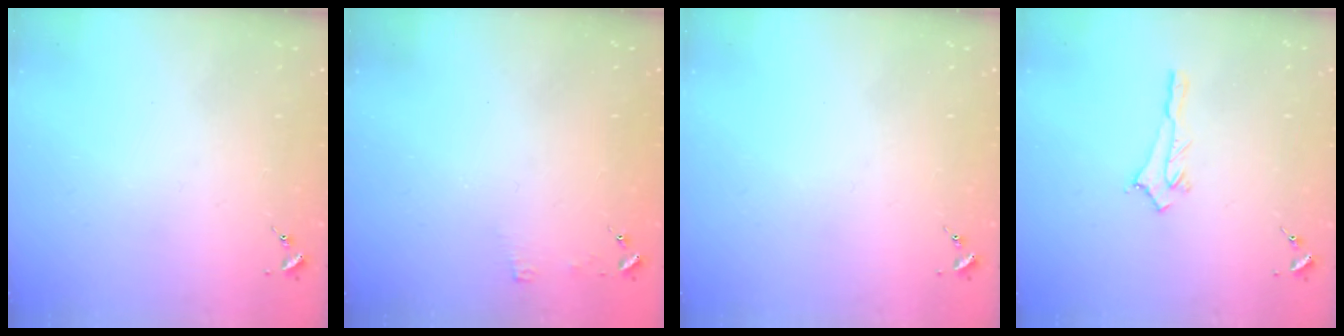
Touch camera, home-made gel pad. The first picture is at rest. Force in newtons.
{"total": 3.4, "press": 3.3, "slide": 0.3}
{"total": 0.0}
{"total": 2.8, "press": 2.8, "slide": 0.3}